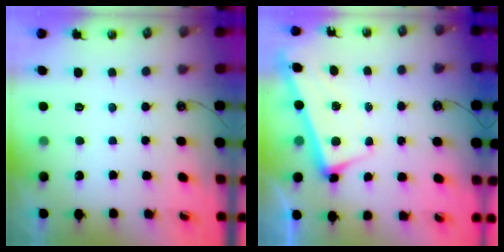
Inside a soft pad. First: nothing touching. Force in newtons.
{"total": 2.6, "press": 2.5, "slide": 0.7}